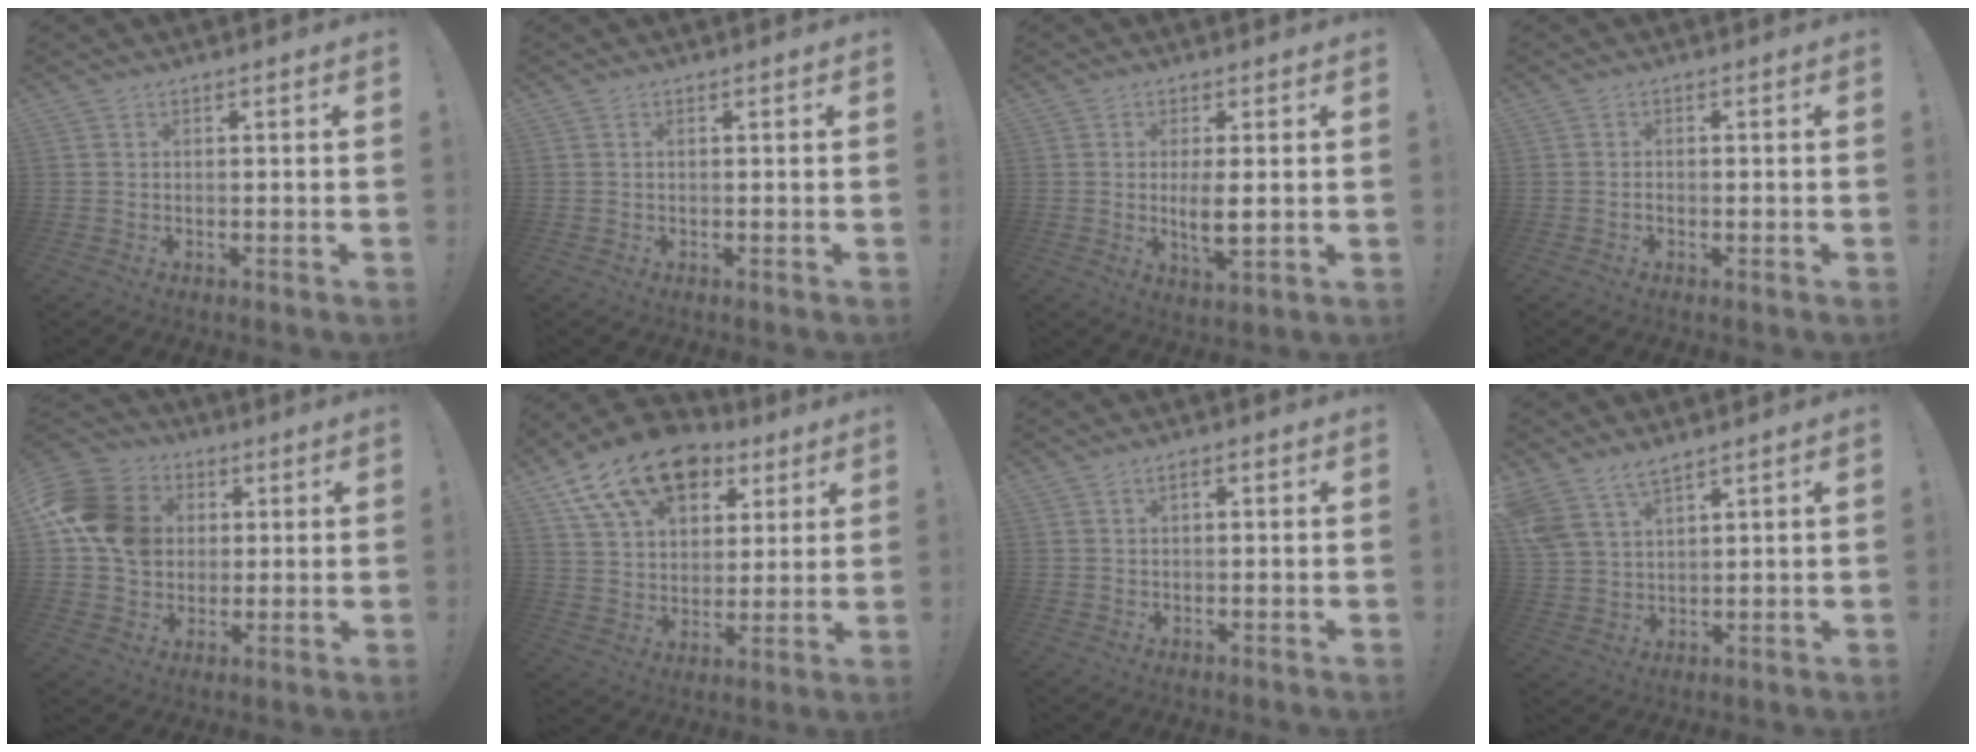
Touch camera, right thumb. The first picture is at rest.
{"total": 0.0}
{"total": 5.9, "force": [0.4, 1.7, 5.7], "torque": [-0.101, -0.016, 0.004]}
{"total": 0.8, "force": [-0.7, 0.2, 0.5], "torque": [-0.010, 0.002, -0.013]}
{"total": 16.2, "force": [2.9, 13.1, 8.9], "torque": [-0.144, 0.001, 0.060]}
{"total": 18.3, "force": [10.8, 11.2, 9.7], "torque": [-0.156, -0.061, 0.198]}
{"total": 1.5, "force": [0.4, 0.5, 1.3], "torque": [-0.021, 0.002, 0.004]}
{"total": 7.2, "force": [5.9, 2.8, 3.2], "torque": [-0.069, -0.025, 0.117]}